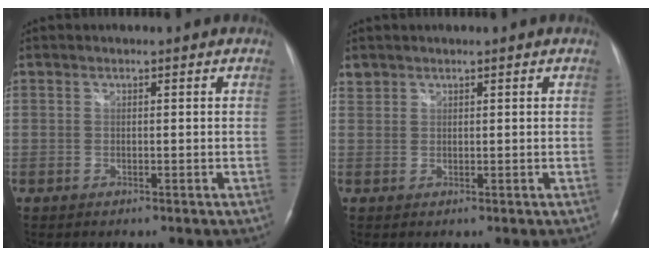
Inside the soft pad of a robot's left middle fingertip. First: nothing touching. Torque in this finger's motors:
{"motor_torque": [-0.01, -0.02, 0.04, 0.01]}